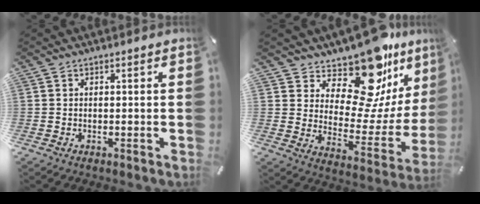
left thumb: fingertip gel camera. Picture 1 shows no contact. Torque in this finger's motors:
{"motor_torque": [1.66, 1.58, 0.07, -0.24, -0.03]}